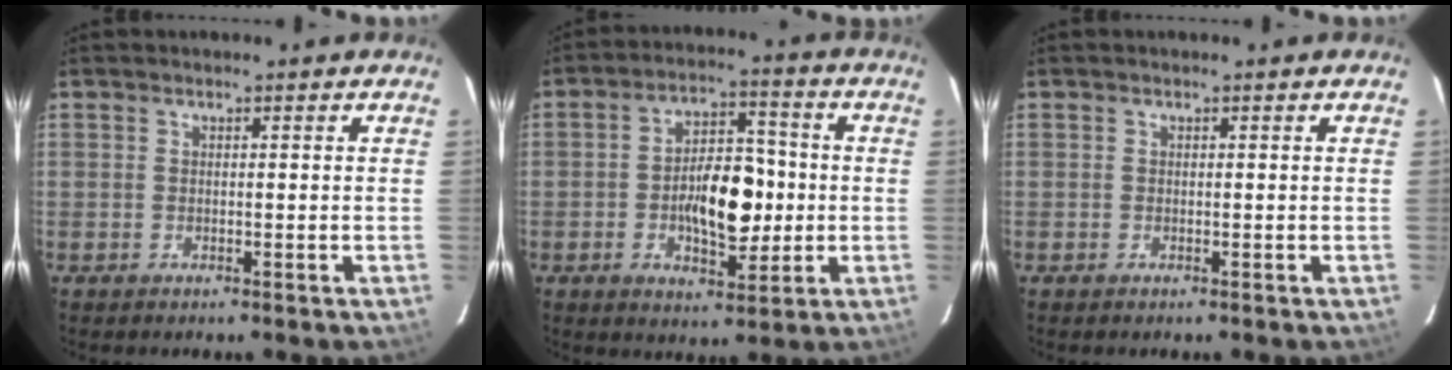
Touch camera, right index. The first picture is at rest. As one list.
[{"total": 12.1, "force": [-1.7, 6.1, 10.3], "torque": [-0.178, 0.014, -0.021]}, {"total": 0.0}]